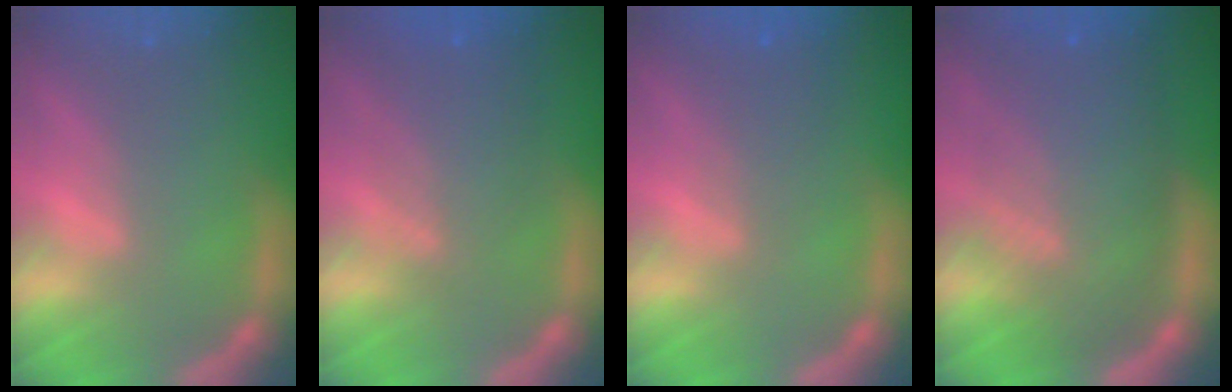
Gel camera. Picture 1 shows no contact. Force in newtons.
{"total": 5.1}
{"total": 2.5}
{"total": 10.0}